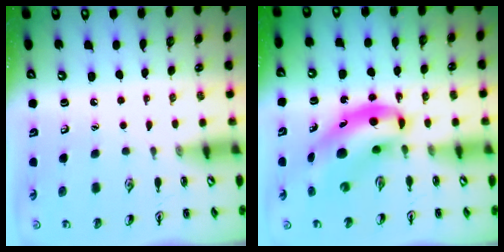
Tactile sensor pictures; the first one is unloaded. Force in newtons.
{"total": 9.3, "press": 8.9, "slide": 2.6}